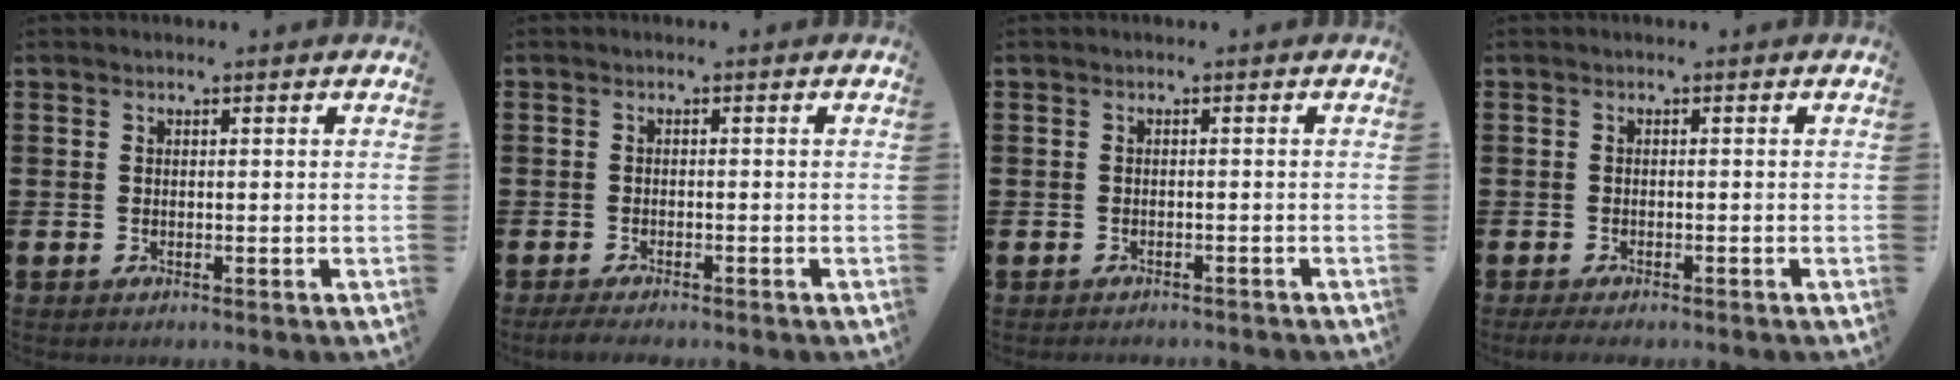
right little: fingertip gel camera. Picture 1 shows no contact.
{"total": 1.4, "force": [-1.1, 0.2, 0.8], "torque": [-0.014, 0.001, -0.022]}
{"total": 0.6, "force": [-0.6, 0.0, -0.1], "torque": [-0.001, 0.001, -0.013]}
{"total": 1.2, "force": [-0.8, 0.3, 0.8], "torque": [-0.014, -0.001, -0.017]}